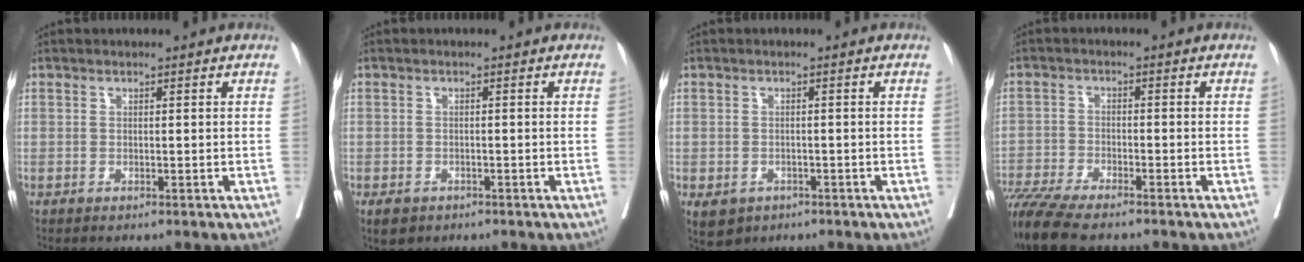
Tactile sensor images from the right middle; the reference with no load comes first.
{"total": 2.2, "force": [-1.5, 1.3, 0.8], "torque": [-0.016, -0.001, -0.019]}
{"total": 4.3, "force": [-2.5, 3.3, 1.3], "torque": [-0.017, 0.001, -0.030]}
{"total": 9.8, "force": [-8.3, 1.1, 5.1], "torque": [-0.087, -0.020, -0.141]}